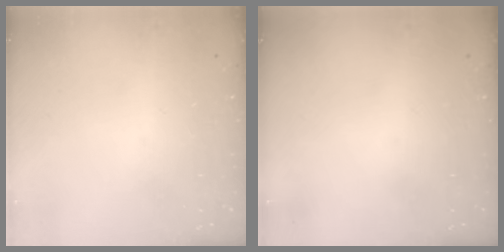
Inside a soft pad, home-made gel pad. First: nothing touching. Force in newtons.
{"total": 0.0}